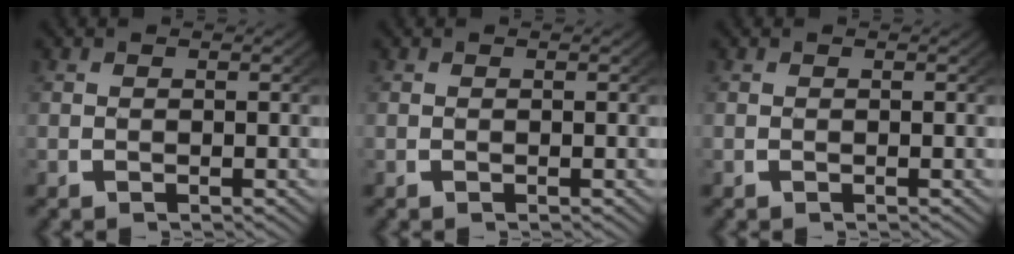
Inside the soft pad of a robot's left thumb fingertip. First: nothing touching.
{"total": 0.0}
{"total": 0.0}